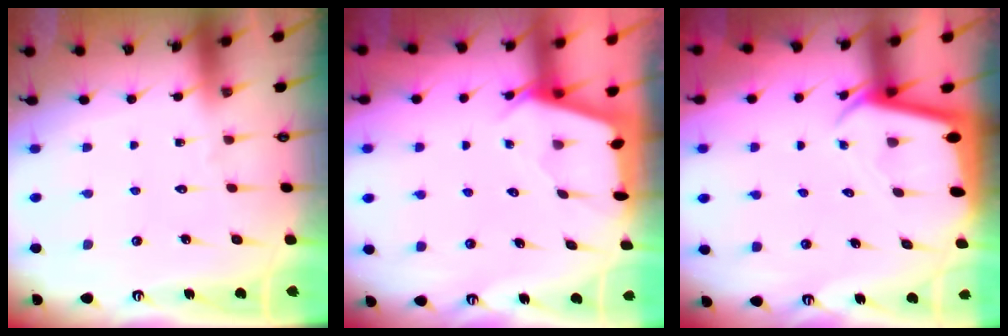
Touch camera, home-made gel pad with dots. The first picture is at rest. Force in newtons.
{"total": 2.4, "press": 2.4, "slide": 0.3}
{"total": 2.3, "press": 2.3, "slide": 0.2}